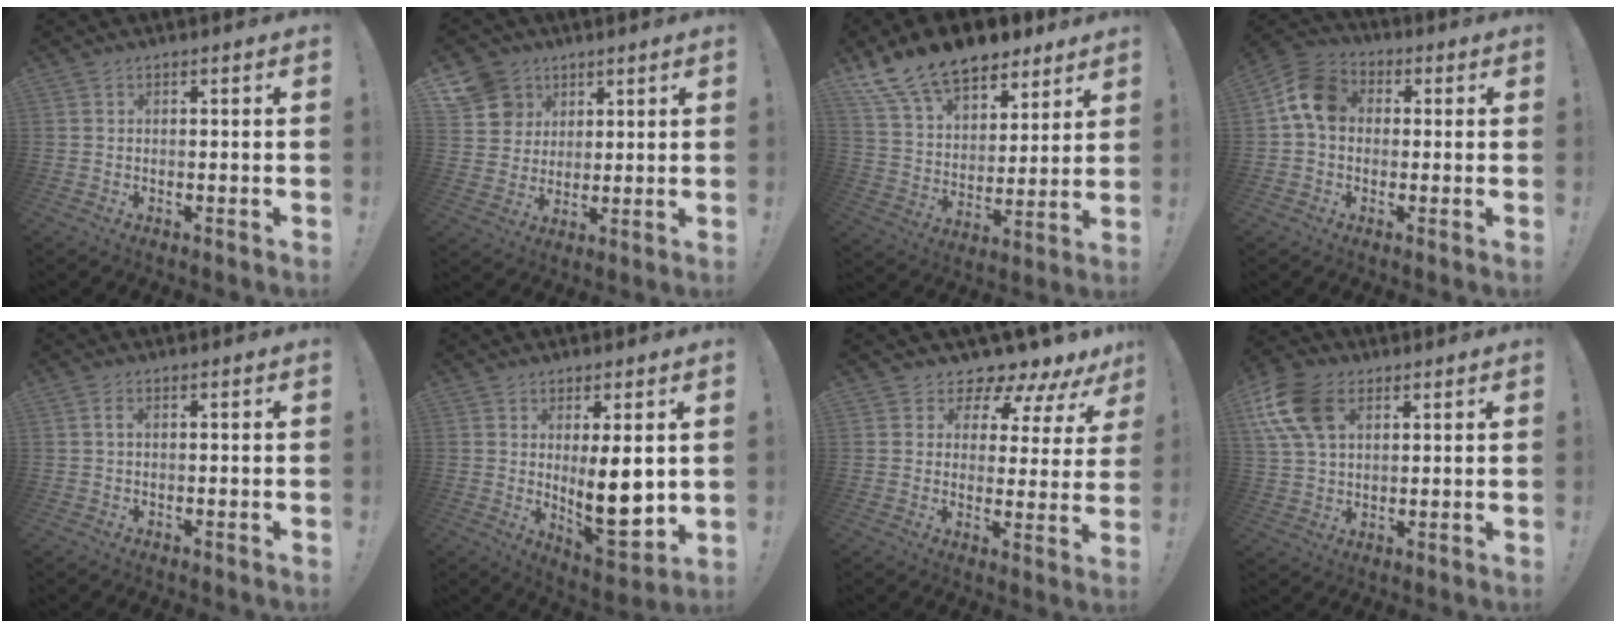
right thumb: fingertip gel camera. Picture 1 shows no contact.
{"total": 10.9, "force": [5.7, 9.0, 2.2], "torque": [-0.035, -0.032, 0.118]}
{"total": 16.8, "force": [12.7, 8.9, 6.6], "torque": [-0.123, -0.083, 0.239]}
{"total": 11.0, "force": [1.5, 8.3, 7.1], "torque": [-0.116, 0.020, 0.036]}
{"total": 1.3, "force": [0.1, 0.5, 1.2], "torque": [-0.026, 0.004, 0.001]}
{"total": 12.5, "force": [1.1, 3.6, 11.9], "torque": [-0.173, -0.027, 0.022]}
{"total": 5.5, "force": [4.9, 2.4, 1.0], "torque": [-0.008, -0.067, 0.085]}
{"total": 14.4, "force": [5.7, 9.3, 9.4], "torque": [-0.184, -0.015, 0.110]}